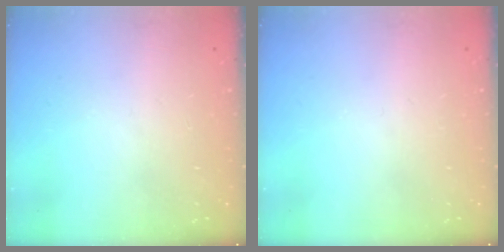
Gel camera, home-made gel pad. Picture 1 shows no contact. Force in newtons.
{"total": 0.0}